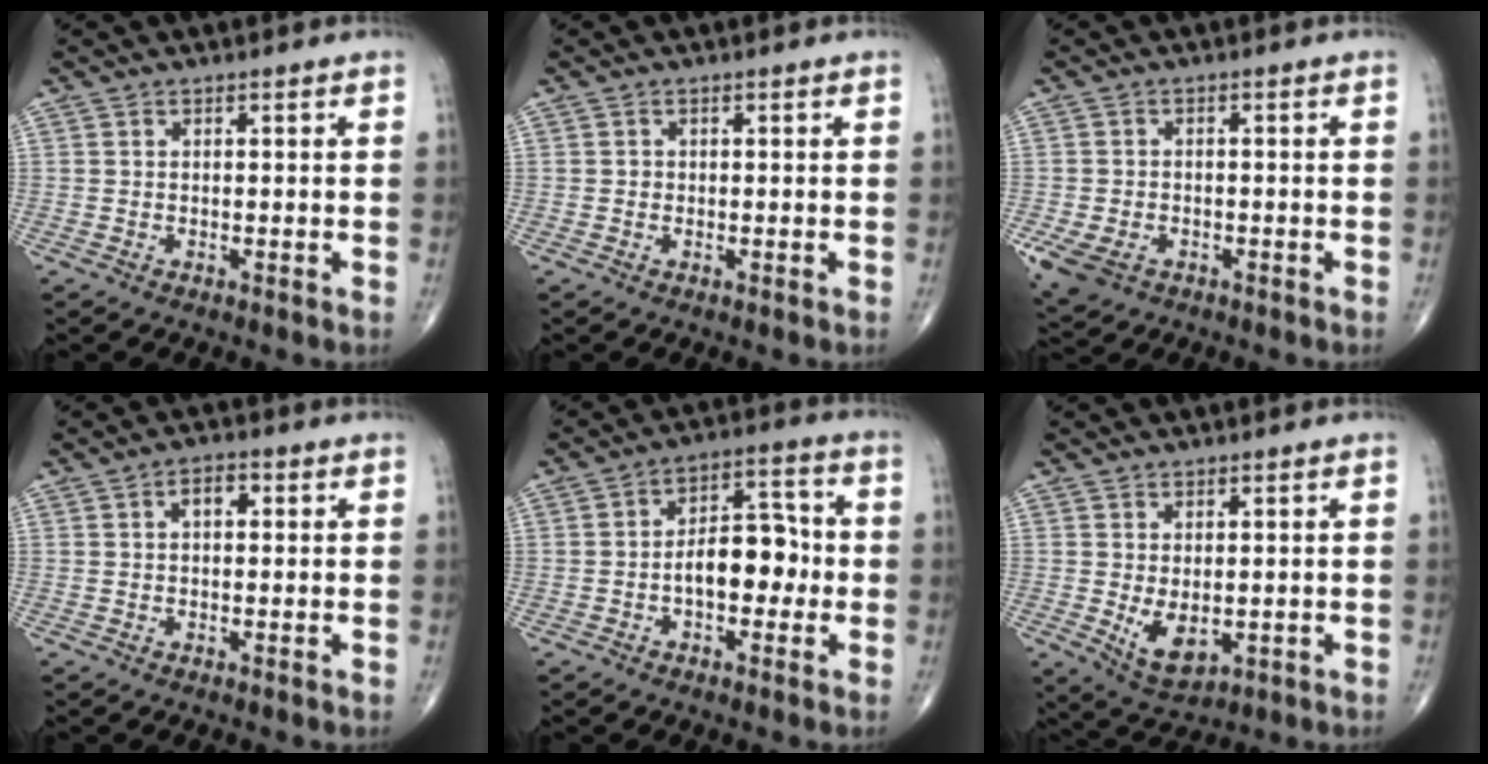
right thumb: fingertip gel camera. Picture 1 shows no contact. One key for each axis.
{"total": 0.6, "fx": 0.0, "fy": 0.6, "fz": 0.1, "tx": 0.002, "ty": 0.002, "tz": 0.000}
{"total": 6.2, "fx": -2.8, "fy": 4.4, "fz": 3.4, "tx": -0.072, "ty": 0.004, "tz": -0.042}
{"total": 3.1, "fx": 0.7, "fy": 1.8, "fz": 2.4, "tx": -0.033, "ty": 0.011, "tz": 0.007}
{"total": 9.7, "fx": -1.6, "fy": 5.6, "fz": 7.7, "tx": -0.091, "ty": 0.035, "tz": -0.035}
{"total": 6.2, "fx": -0.7, "fy": 3.6, "fz": 5.0, "tx": -0.073, "ty": -0.012, "tz": 0.005}